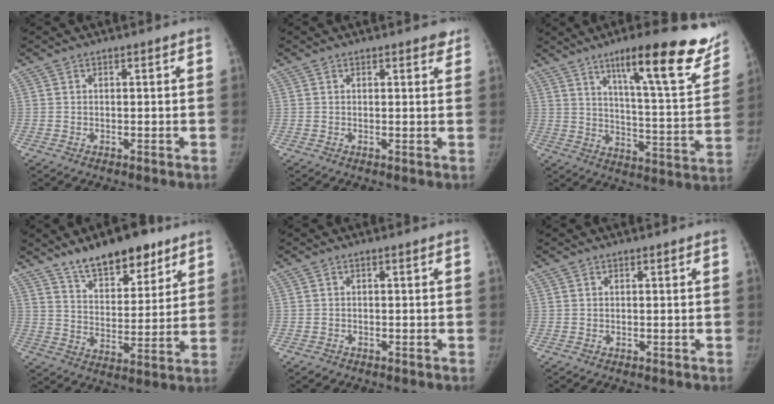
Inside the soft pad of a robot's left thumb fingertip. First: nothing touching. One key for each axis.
{"total": 1.7, "fx": 1.3, "fy": 0.7, "fz": 0.8, "tx": 0.005, "ty": -0.005, "tz": 0.011}
{"total": 23.2, "fx": 14.6, "fy": 4.4, "fz": 17.5, "tx": -0.212, "ty": -0.065, "tz": 0.215}
{"total": 14.4, "fx": 10.4, "fy": 6.1, "fz": 7.8, "tx": -0.079, "ty": -0.061, "tz": 0.172}
{"total": 0.8, "fx": -0.6, "fy": 0.5, "fz": 0.1, "tx": -0.005, "ty": 0.000, "tz": -0.011}
{"total": 0.0}